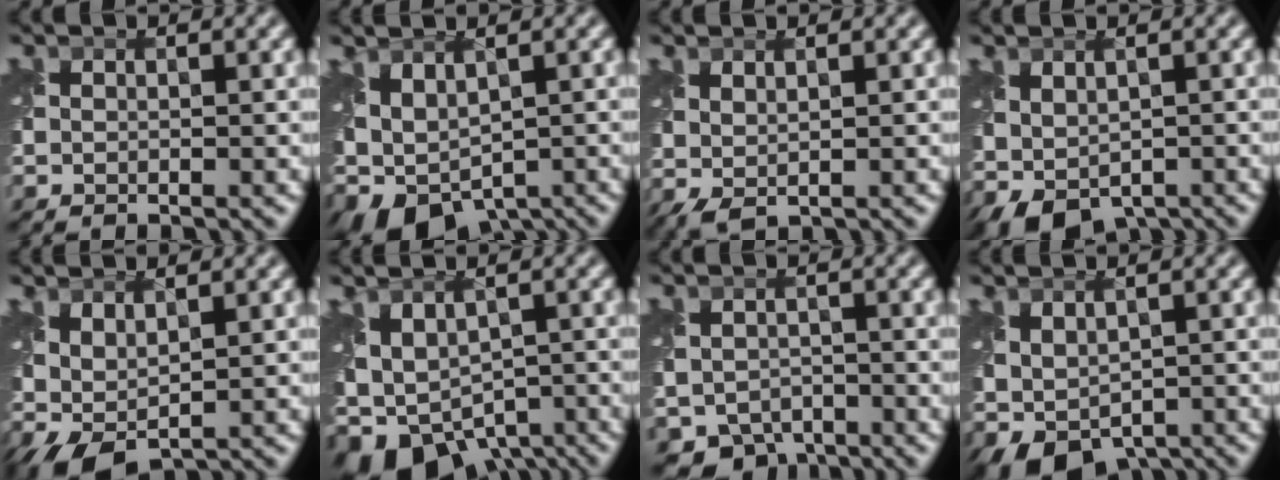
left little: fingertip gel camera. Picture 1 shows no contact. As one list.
[{"total": 6.6, "force": [-2.3, 3.5, 5.1], "torque": [-0.086, -0.005, -0.030]}, {"total": 1.2, "force": [0.8, 0.4, 0.7], "torque": [-0.019, 0.007, 0.021]}, {"total": 4.0, "force": [-1.2, 2.7, 2.8], "torque": [-0.048, -0.005, -0.010]}, {"total": 4.1, "force": [1.1, 2.4, 3.1], "torque": [-0.066, 0.004, 0.028]}, {"total": 7.7, "force": [-4.3, 4.4, 4.6], "torque": [-0.075, -0.013, -0.054]}, {"total": 4.4, "force": [-2.9, 3.2, 0.8], "torque": [-0.003, -0.009, -0.045]}, {"total": 5.4, "force": [-1.9, 3.4, 3.8], "torque": [-0.066, -0.012, -0.015]}]